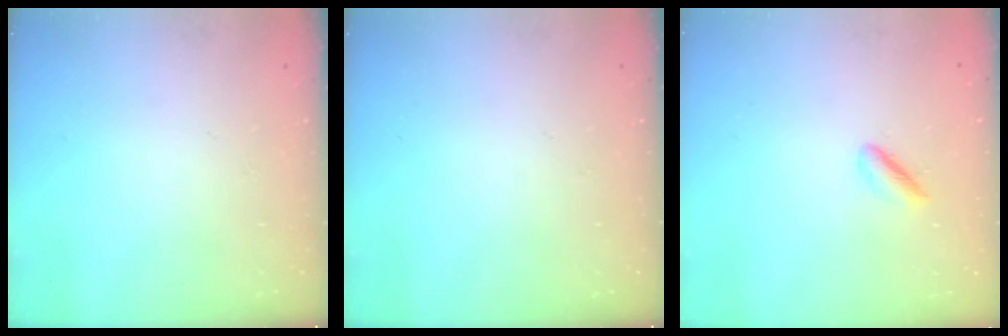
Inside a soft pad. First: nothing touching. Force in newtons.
{"total": 0.0}
{"total": 2.2, "press": 2.0, "slide": 1.0}